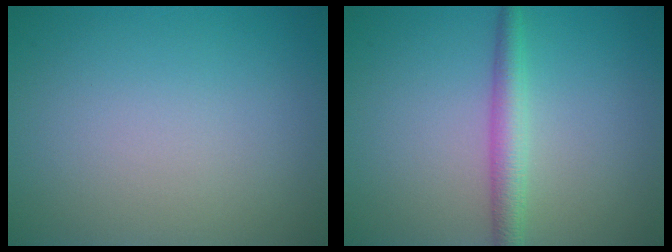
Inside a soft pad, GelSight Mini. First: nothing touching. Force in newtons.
{"total": 2.7, "press": 2.7, "slide": 0.1}